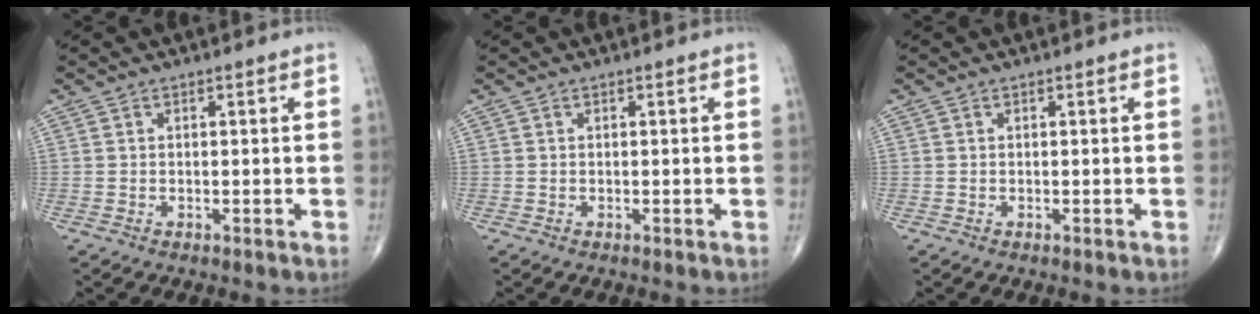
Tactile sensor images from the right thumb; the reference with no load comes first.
{"total": 0.0}
{"total": 0.0}